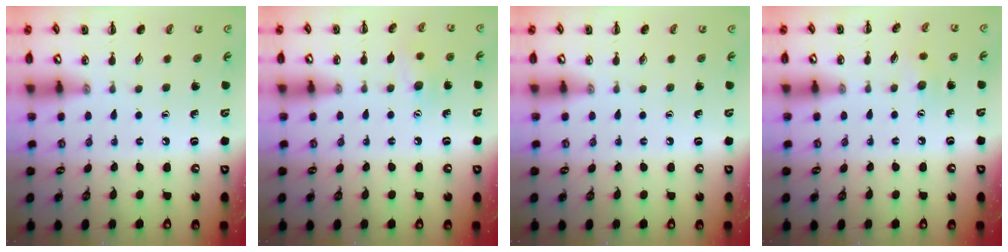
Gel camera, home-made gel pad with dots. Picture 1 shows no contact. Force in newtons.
{"total": 8.6, "press": 8.4, "slide": 1.7}
{"total": 0.0}
{"total": 5.6, "press": 5.5, "slide": 1.1}